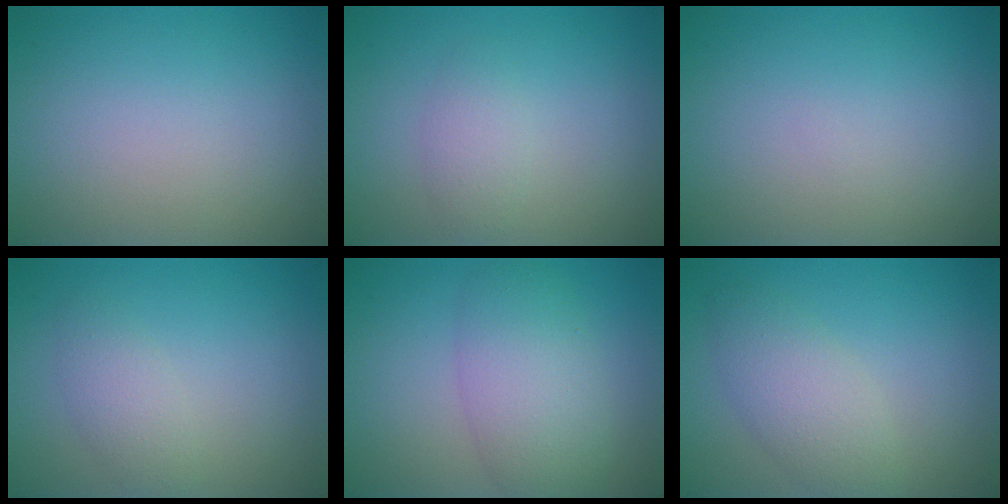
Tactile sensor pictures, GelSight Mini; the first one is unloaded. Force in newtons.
{"total": 1.8, "press": 1.8, "slide": 0.0}
{"total": 0.0}
{"total": 2.1, "press": 2.1, "slide": 0.1}
{"total": 5.4, "press": 5.4, "slide": 0.2}
{"total": 3.6, "press": 3.6, "slide": 0.1}